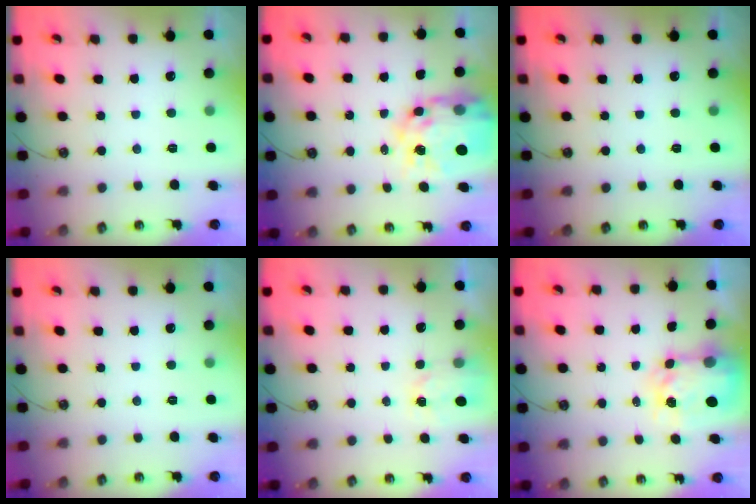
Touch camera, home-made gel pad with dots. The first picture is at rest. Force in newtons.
{"total": 17.0, "press": 17.0, "slide": 1.6}
{"total": 0.0}
{"total": 0.0}
{"total": 2.2, "press": 2.2, "slide": 0.2}
{"total": 5.7, "press": 5.7, "slide": 0.6}